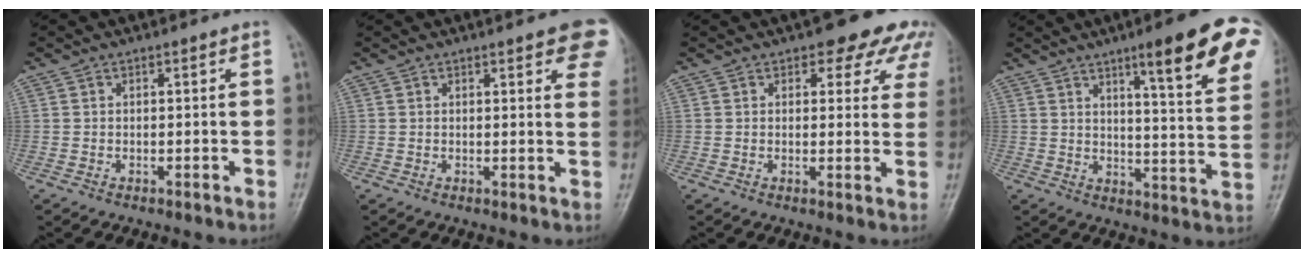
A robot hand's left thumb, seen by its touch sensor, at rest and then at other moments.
{"total": 9.4, "force": [5.0, 2.8, 7.4], "torque": [-0.058, -0.012, 0.050]}
{"total": 9.7, "force": [6.5, 4.6, 5.5], "torque": [-0.018, -0.023, 0.062]}
{"total": 18.1, "force": [9.7, 2.8, 15.0], "torque": [-0.163, -0.044, 0.130]}